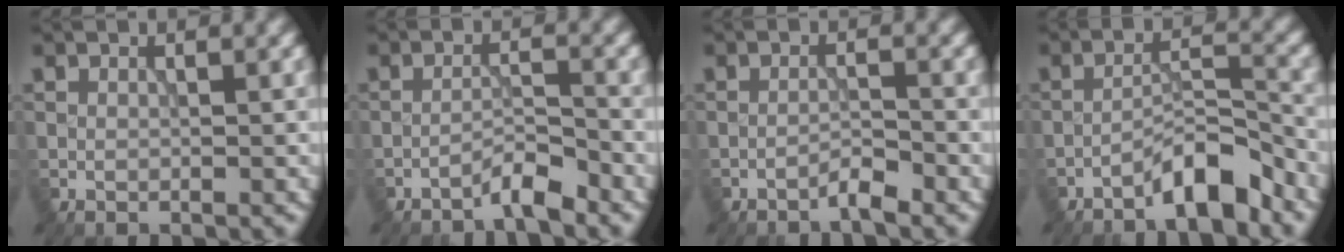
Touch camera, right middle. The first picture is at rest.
{"total": 2.4, "force": [-2.1, 0.1, 1.1], "torque": [-0.013, 0.010, -0.043]}
{"total": 1.5, "force": [-1.3, 0.0, 0.8], "torque": [-0.010, 0.005, -0.027]}
{"total": 4.4, "force": [-3.4, 0.8, 2.6], "torque": [-0.041, 0.014, -0.066]}